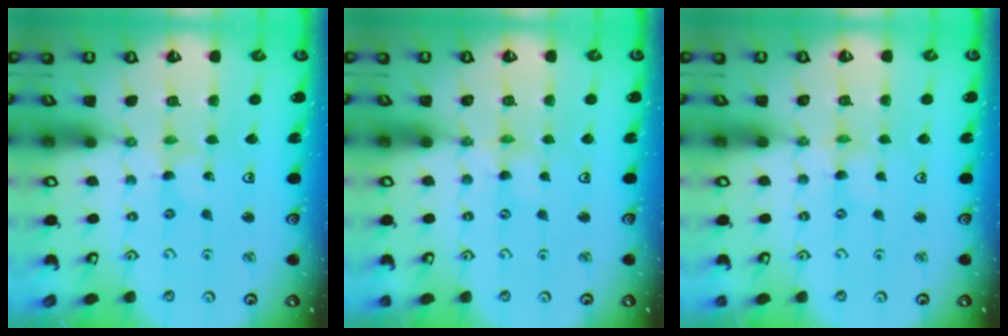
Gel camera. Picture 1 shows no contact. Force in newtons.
{"total": 0.0}
{"total": 0.0}